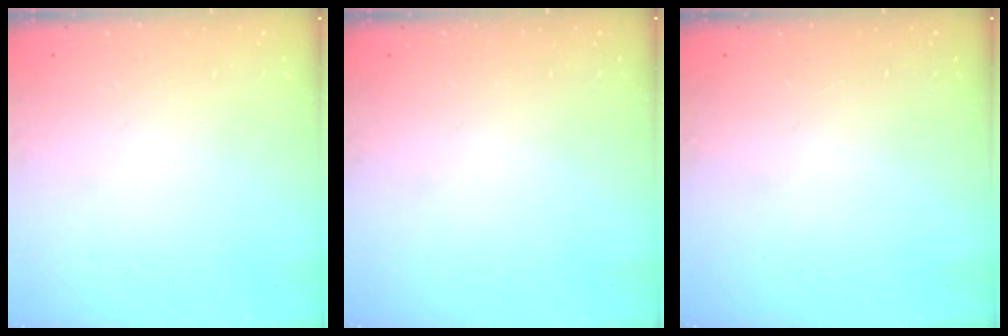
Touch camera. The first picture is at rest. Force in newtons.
{"total": 0.0}
{"total": 0.0}